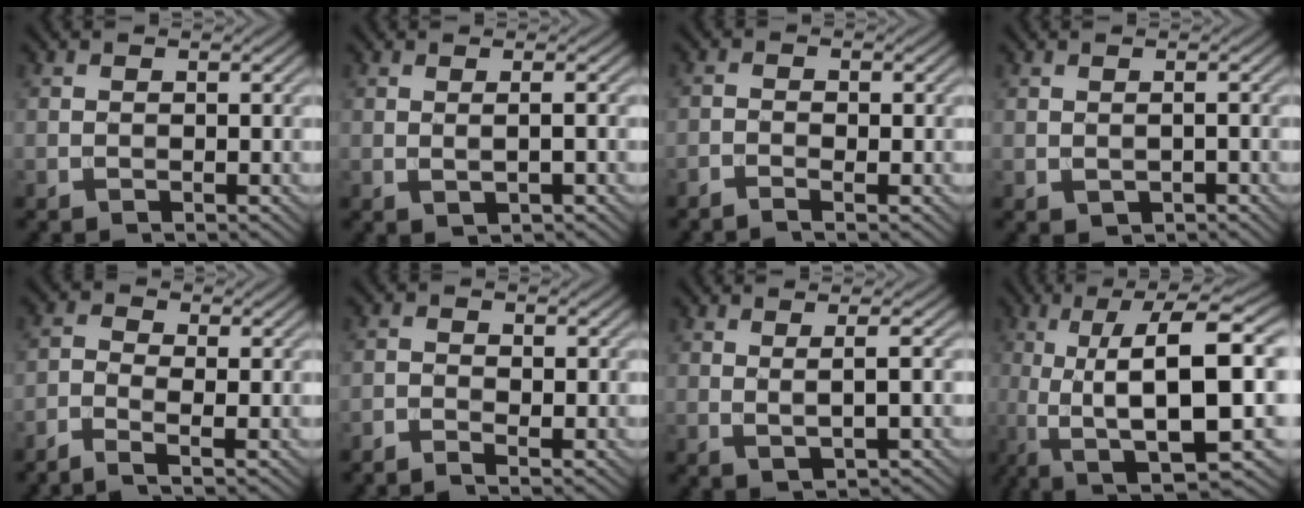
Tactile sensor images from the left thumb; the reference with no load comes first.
{"total": 1.6, "force": [0.1, 0.1, 1.6], "torque": [-0.037, 0.002, 0.001]}
{"total": 1.6, "force": [-1.0, 0.2, 1.2], "torque": [-0.023, 0.001, -0.024]}
{"total": 1.0, "force": [-0.2, 0.5, 0.8], "torque": [-0.014, -0.003, -0.002]}
{"total": 2.9, "force": [-1.7, 0.7, 2.2], "torque": [-0.051, -0.002, -0.045]}
{"total": 1.9, "force": [-1.3, 0.4, 1.2], "torque": [-0.025, -0.002, -0.030]}
{"total": 2.9, "force": [0.5, 0.4, 2.8], "torque": [-0.052, 0.003, 0.012]}
{"total": 16.4, "force": [-1.9, 4.1, 15.8], "torque": [-0.262, 0.009, -0.020]}